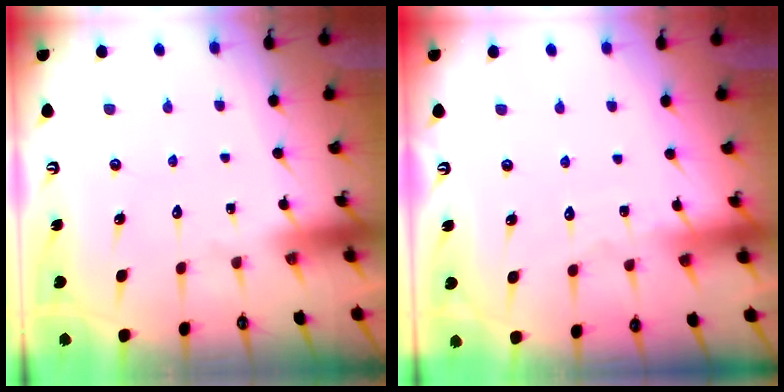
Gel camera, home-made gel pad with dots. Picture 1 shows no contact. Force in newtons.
{"total": 2.1, "press": 2.1, "slide": 0.3}